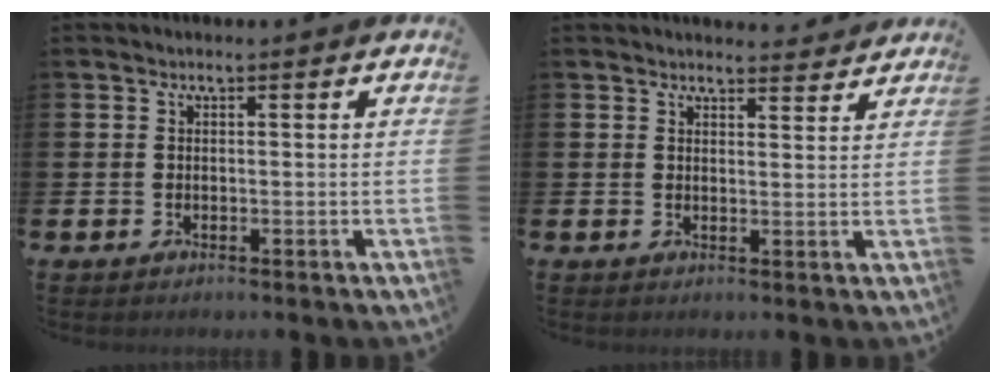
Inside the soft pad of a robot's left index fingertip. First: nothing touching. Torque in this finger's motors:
{"motor_torque": [0.48, -1.66, 0.40, 0.08]}